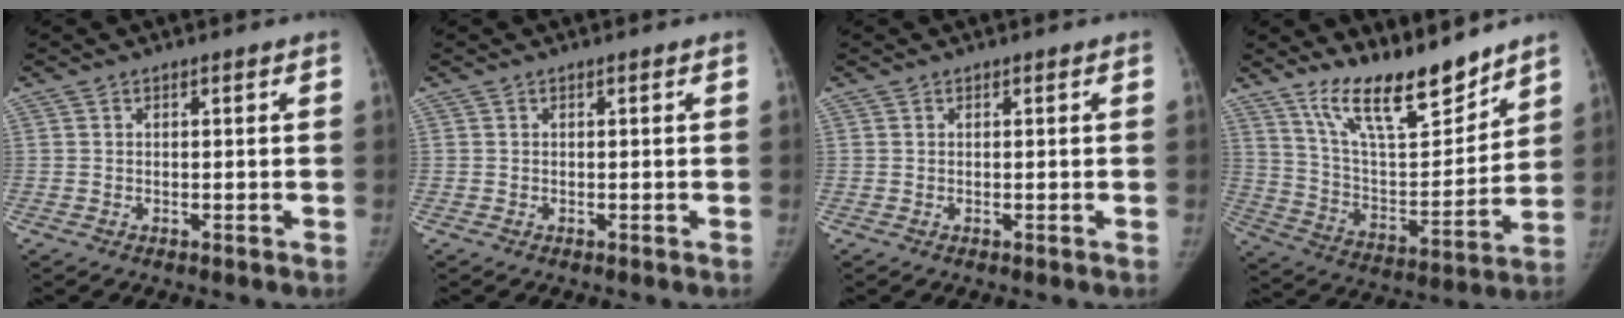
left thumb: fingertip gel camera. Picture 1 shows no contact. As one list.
[{"total": 0.0}, {"total": 0.0}, {"total": 17.0, "force": [13.7, 4.9, 8.9], "torque": [-0.103, -0.090, 0.247]}]